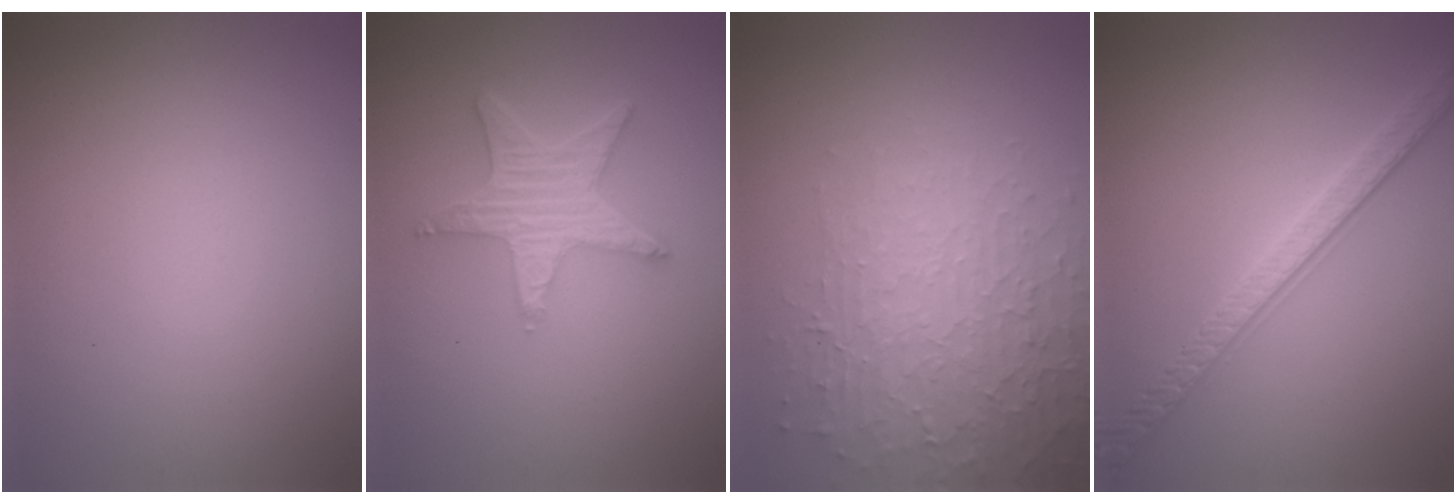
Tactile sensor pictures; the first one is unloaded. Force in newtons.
{"total": 5.0, "press": 4.0, "slide": 3.0}
{"total": 4.1, "press": 4.0, "slide": 0.8}
{"total": 3.3, "press": 3.2, "slide": 0.7}